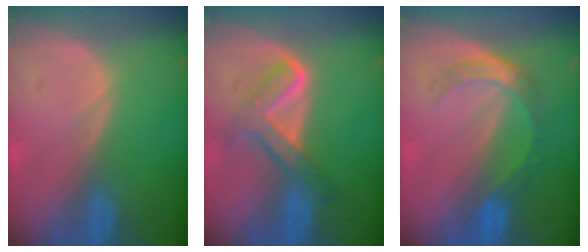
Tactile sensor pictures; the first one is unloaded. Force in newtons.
{"total": 5.8, "press": 5.8, "slide": 0.2}
{"total": 5.4, "press": 4.7, "slide": 2.5}